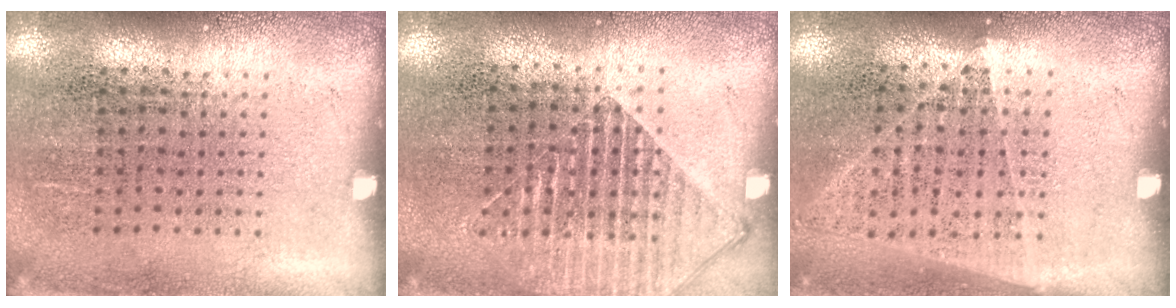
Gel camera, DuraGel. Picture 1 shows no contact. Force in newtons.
{"total": 1.5, "press": 1.4, "slide": 0.7}
{"total": 1.0, "press": 0.9, "slide": 0.4}